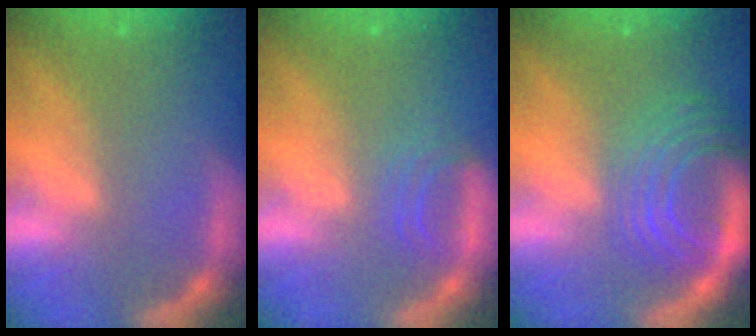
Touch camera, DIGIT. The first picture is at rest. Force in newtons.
{"total": 2.5}
{"total": 9.5}